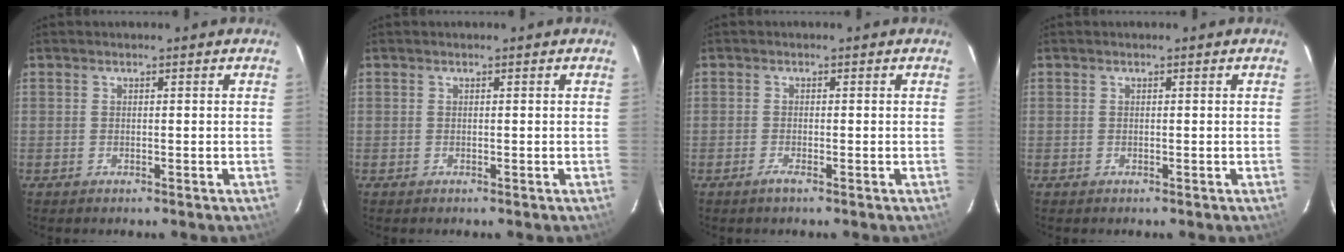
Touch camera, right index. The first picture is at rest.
{"total": 0.0}
{"total": 1.4, "force": [-0.8, 0.0, 1.1], "torque": [-0.023, -0.003, -0.017]}
{"total": 0.0}